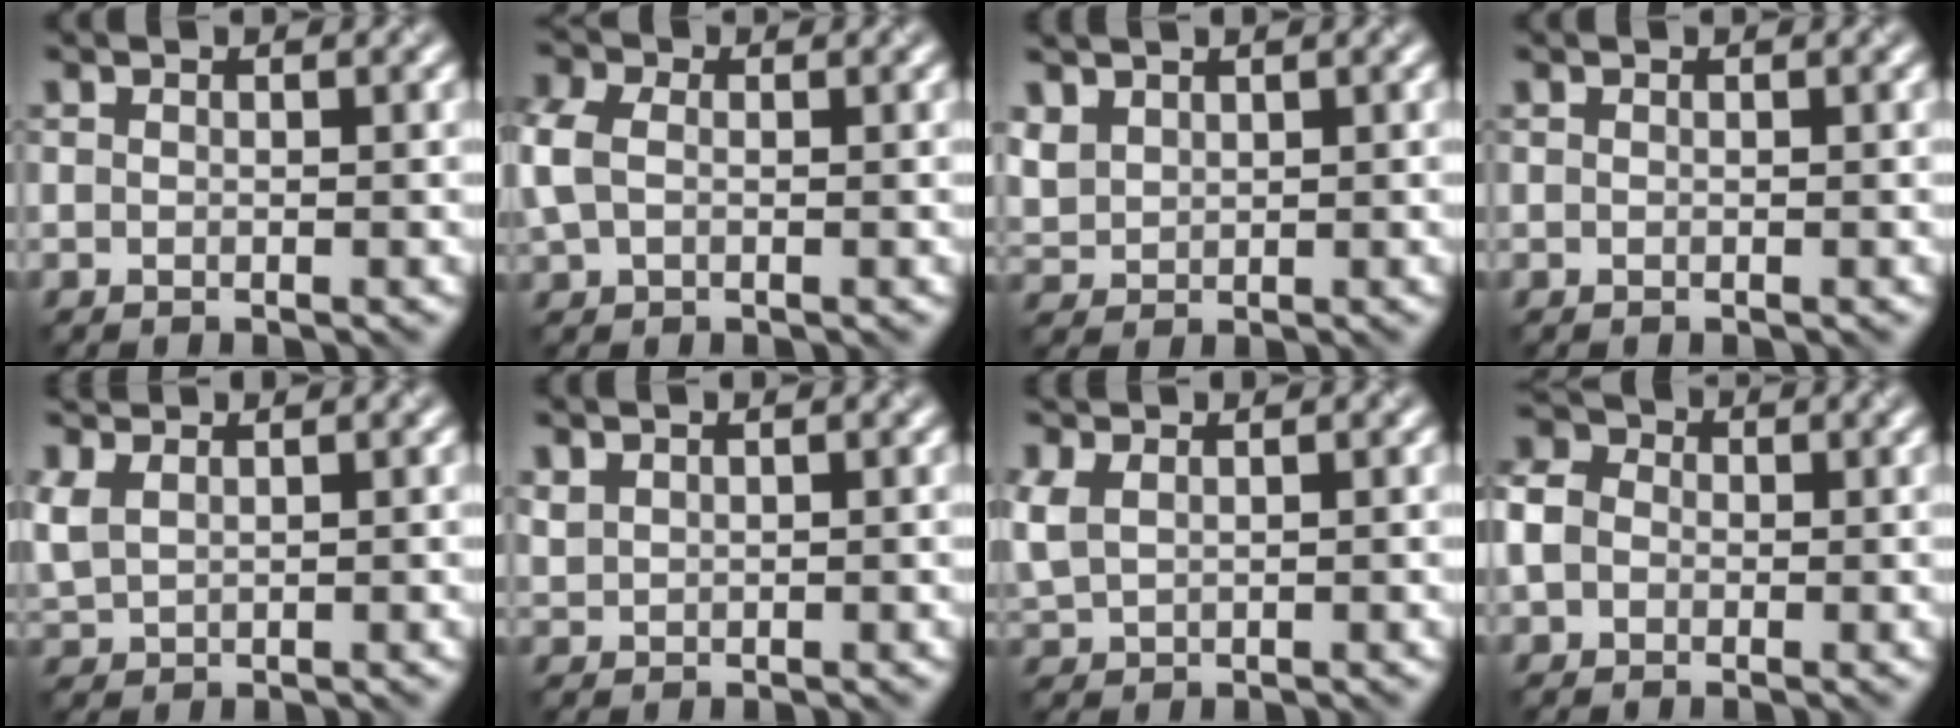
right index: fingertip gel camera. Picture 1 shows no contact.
{"total": 3.4, "force": [0.3, 2.5, 2.2], "torque": [-0.070, 0.007, 0.001]}
{"total": 2.7, "force": [1.5, 1.9, 1.2], "torque": [-0.038, 0.004, 0.036]}
{"total": 0.0}
{"total": 3.3, "force": [1.8, 1.8, 2.0], "torque": [-0.064, 0.013, 0.044]}
{"total": 1.1, "force": [0.9, 0.6, 0.3], "torque": [-0.015, 0.001, 0.025]}
{"total": 3.1, "force": [1.3, 1.8, 2.1], "torque": [-0.070, 0.010, 0.034]}
{"total": 4.4, "force": [-0.1, 3.8, 2.2], "torque": [-0.054, 0.014, -0.015]}